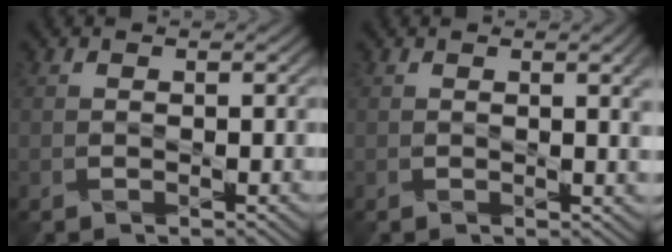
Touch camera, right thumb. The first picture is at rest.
{"total": 3.1, "force": [0.9, 0.7, 2.9], "torque": [-0.038, 0.003, 0.016]}